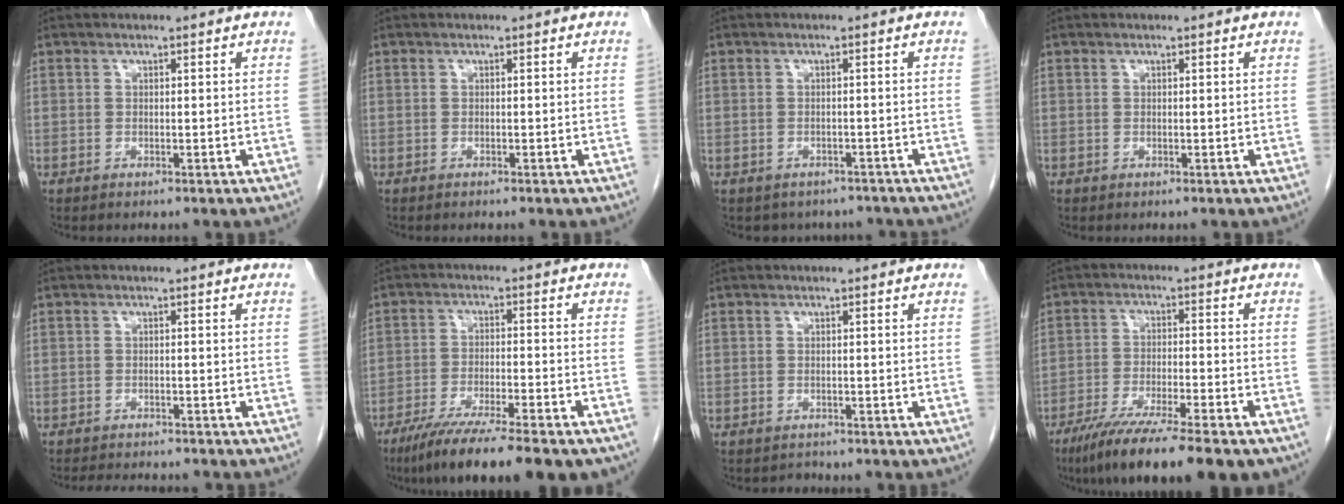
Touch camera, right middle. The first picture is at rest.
{"total": 0.6, "force": [-0.5, 0.0, 0.3], "torque": [-0.007, -0.002, -0.008]}
{"total": 6.4, "force": [-5.5, 3.1, 0.4], "torque": [0.000, 0.012, -0.058]}
{"total": 0.0}
{"total": 7.2, "force": [-6.6, 1.4, 2.4], "torque": [-0.034, -0.007, -0.090]}
{"total": 16.1, "force": [-12.6, 1.7, 9.9], "torque": [-0.135, -0.036, -0.197]}
{"total": 1.1, "force": [-1.0, 0.3, -0.4], "torque": [0.003, -0.004, -0.016]}
{"total": 15.3, "force": [-11.6, 1.3, 9.9], "torque": [-0.148, -0.041, -0.185]}